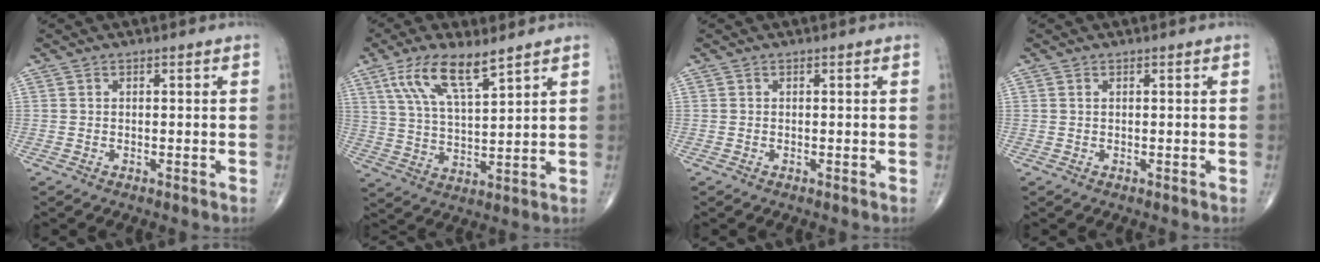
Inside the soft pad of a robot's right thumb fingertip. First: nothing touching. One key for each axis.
{"total": 10.8, "fx": 6.5, "fy": 3.1, "fz": 8.0, "tx": -0.151, "ty": -0.026, "tz": 0.134}
{"total": 0.0}
{"total": 0.0}